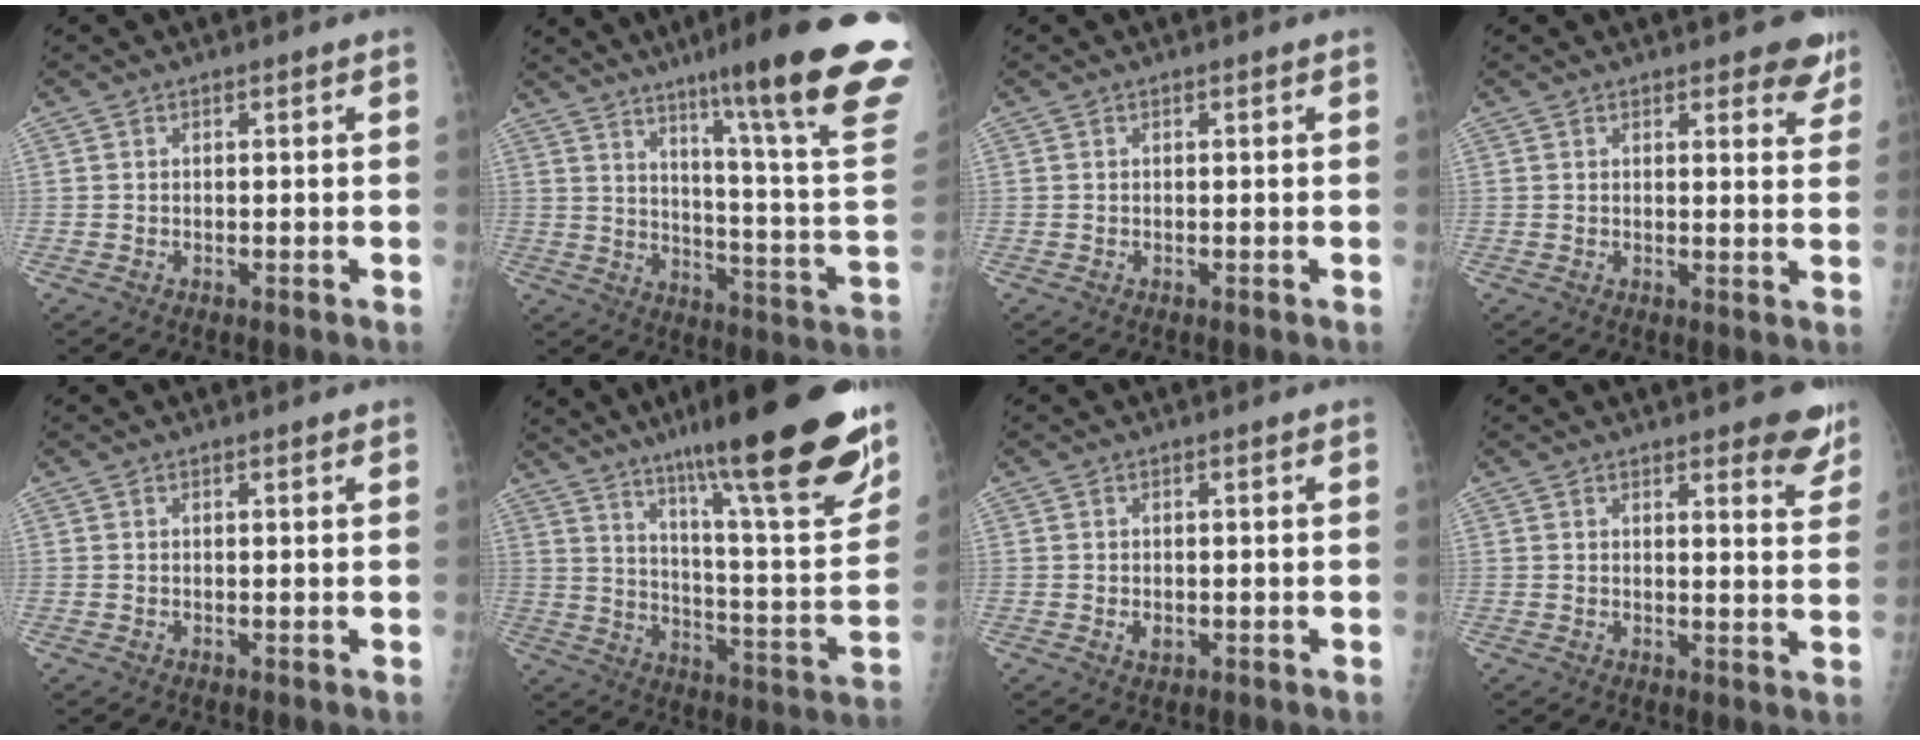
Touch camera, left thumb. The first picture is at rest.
{"total": 27.3, "force": [16.9, 1.8, 21.4], "torque": [-0.254, -0.086, 0.237]}
{"total": 0.0}
{"total": 5.3, "force": [3.9, 1.9, 3.0], "torque": [-0.008, -0.021, 0.040]}
{"total": 0.8, "force": [0.6, 0.1, 0.5], "torque": [-0.006, 0.001, 0.009]}
{"total": 28.8, "force": [20.0, 3.6, 20.5], "torque": [-0.287, -0.079, 0.298]}
{"total": 1.6, "force": [-0.1, 1.0, 1.3], "torque": [-0.016, -0.003, 0.002]}
{"total": 6.8, "force": [5.1, 1.8, 4.1], "torque": [-0.026, -0.030, 0.054]}